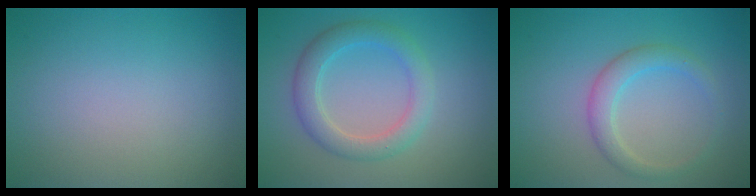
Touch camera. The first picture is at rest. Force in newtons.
{"total": 3.6, "press": 3.6, "slide": 0.0}
{"total": 2.7, "press": 2.6, "slide": 0.2}